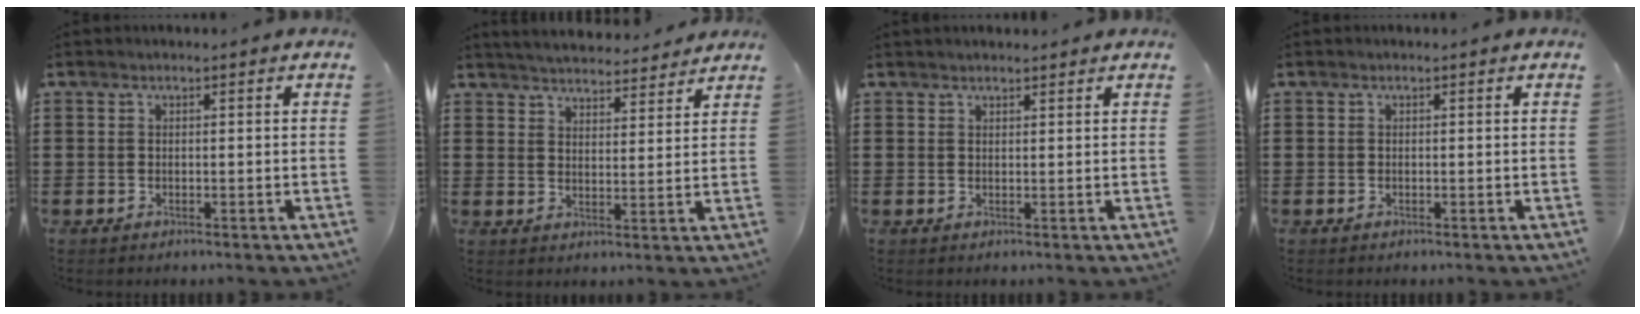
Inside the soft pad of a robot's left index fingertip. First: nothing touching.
{"total": 4.5, "force": [4.4, 0.3, 0.5], "torque": [-0.027, -0.023, 0.079]}
{"total": 1.1, "force": [1.0, 0.2, 0.1], "torque": [-0.003, 0.000, 0.021]}
{"total": 0.0}